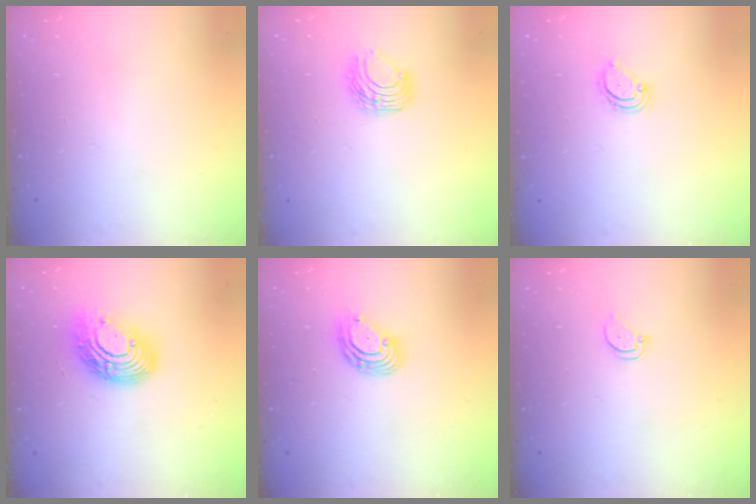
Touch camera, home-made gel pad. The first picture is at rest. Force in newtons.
{"total": 7.5, "press": 7.5, "slide": 0.7}
{"total": 3.5, "press": 3.5, "slide": 0.3}
{"total": 14.3, "press": 14.2, "slide": 1.3}
{"total": 7.3, "press": 7.2, "slide": 1.3}
{"total": 2.4, "press": 2.4, "slide": 0.2}